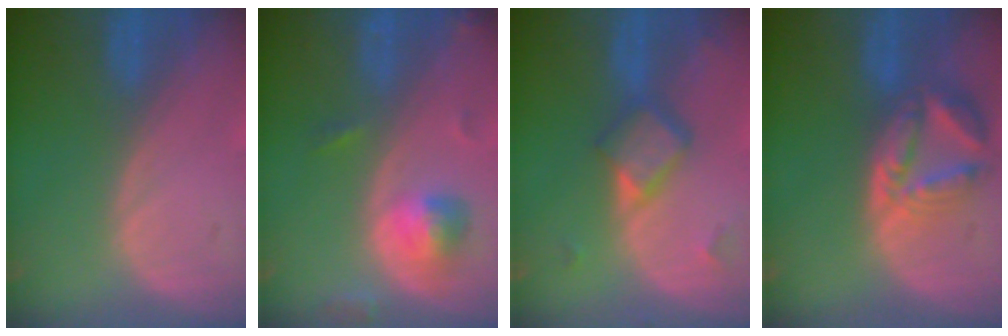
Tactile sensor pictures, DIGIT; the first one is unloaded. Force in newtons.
{"total": 5.2, "press": 5.0, "slide": 1.4}
{"total": 5.8, "press": 5.0, "slide": 3.0}
{"total": 8.0, "press": 7.0, "slide": 3.8}